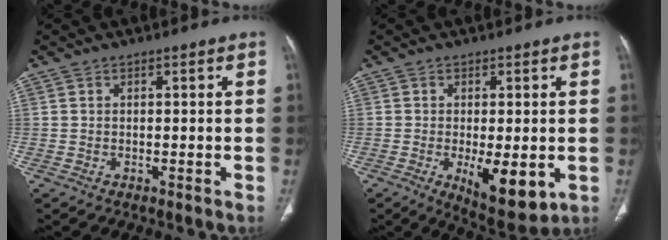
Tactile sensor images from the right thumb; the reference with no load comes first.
{"total": 10.0, "force": [-2.4, 4.0, 8.9], "torque": [-0.124, -0.022, -0.026]}